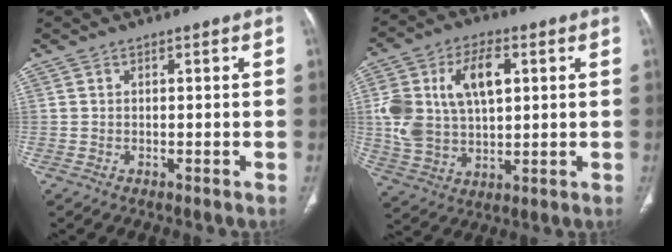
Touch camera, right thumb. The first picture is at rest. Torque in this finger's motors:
{"motor_torque": [0.94, 3.37, 1.07, 1.11, 0.21]}